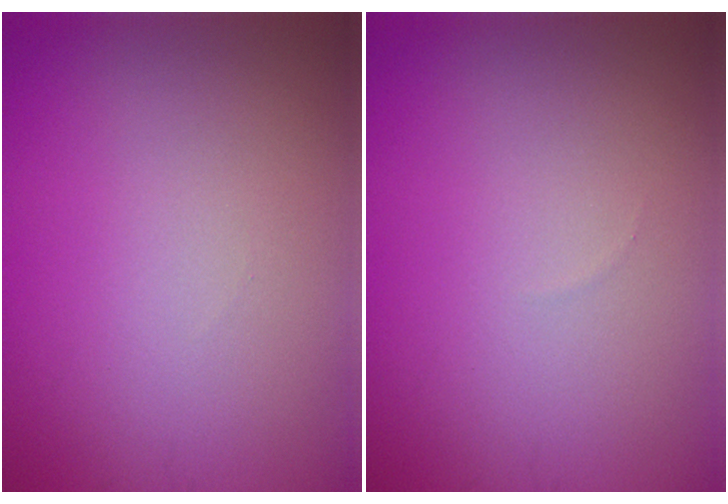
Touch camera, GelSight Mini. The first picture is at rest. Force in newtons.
{"total": 0.0}